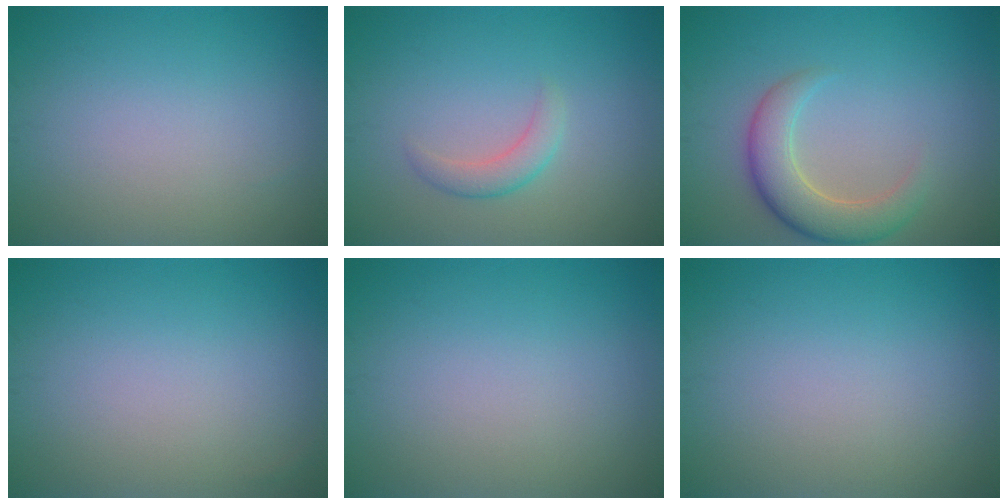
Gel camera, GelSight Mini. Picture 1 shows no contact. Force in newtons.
{"total": 1.9, "press": 1.9, "slide": 0.1}
{"total": 4.6, "press": 4.6, "slide": 0.5}
{"total": 0.0}
{"total": 0.0}
{"total": 0.0}